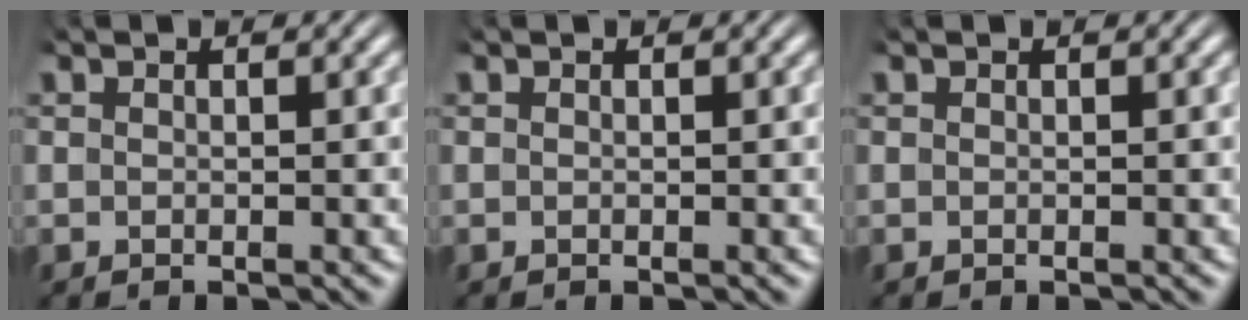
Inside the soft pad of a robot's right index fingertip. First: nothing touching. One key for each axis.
{"total": 0.0}
{"total": 0.0}